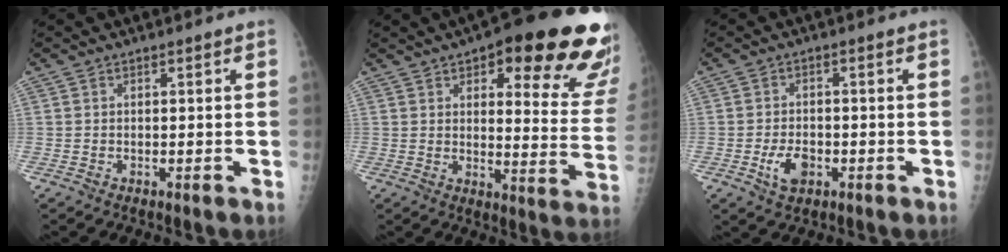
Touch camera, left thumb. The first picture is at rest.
{"total": 24.9, "force": [14.7, 7.6, 18.6], "torque": [-0.185, -0.056, 0.177]}
{"total": 4.8, "force": [-1.8, 3.0, 3.3], "torque": [-0.055, 0.006, -0.027]}